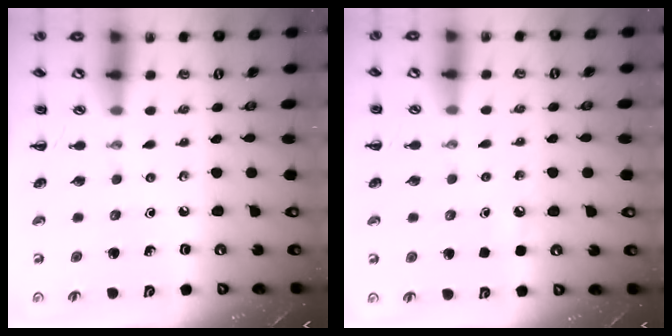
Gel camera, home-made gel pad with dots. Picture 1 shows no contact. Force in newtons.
{"total": 3.1, "press": 2.9, "slide": 1.1}